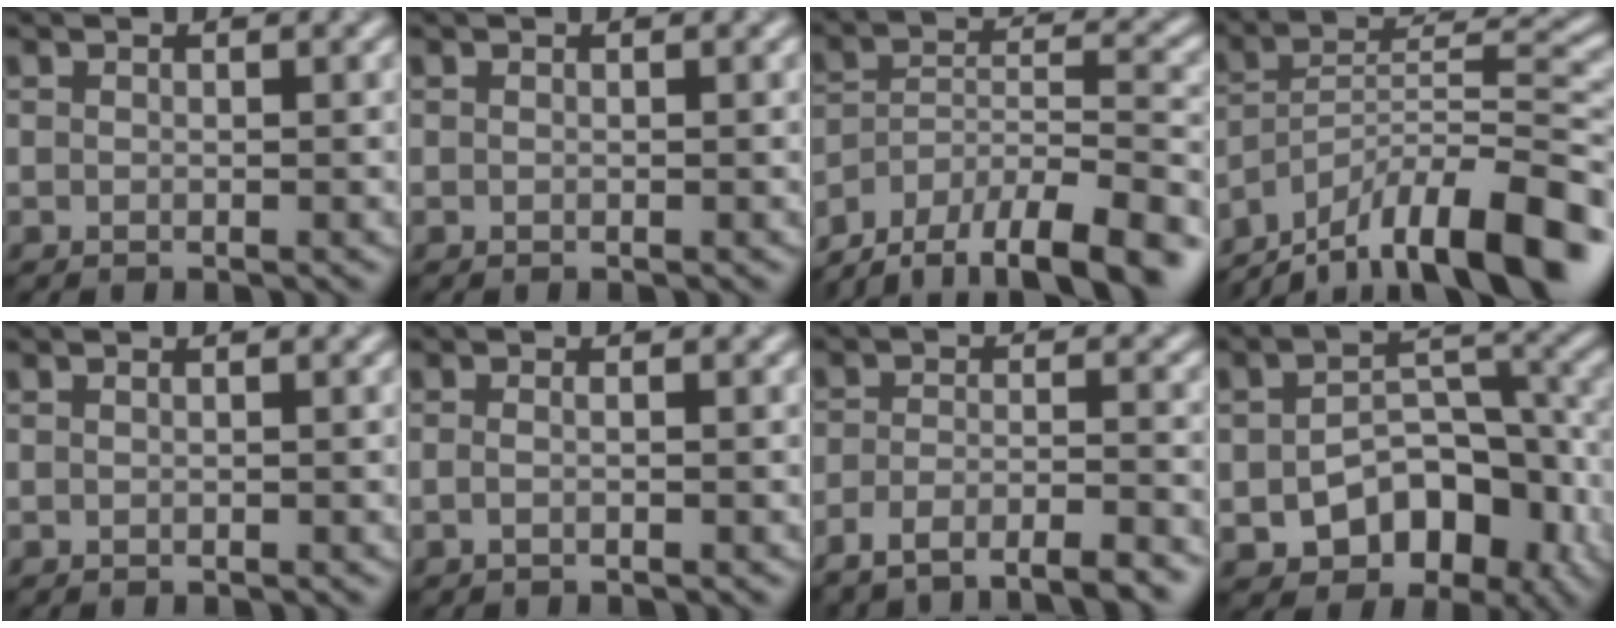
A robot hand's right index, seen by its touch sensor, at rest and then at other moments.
{"total": 0.0}
{"total": 14.5, "force": [-11.9, 5.7, 6.0], "torque": [-0.104, 0.007, -0.172]}
{"total": 14.5, "force": [-11.2, 3.9, 8.5], "torque": [-0.143, 0.019, -0.183]}
{"total": 0.0}
{"total": 0.9, "force": [-0.3, 0.2, 0.8], "torque": [-0.017, -0.003, -0.008]}
{"total": 5.9, "force": [-4.8, 1.3, 3.1], "torque": [-0.054, -0.003, -0.080]}
{"total": 9.6, "force": [-3.6, 6.1, 6.5], "torque": [-0.101, -0.019, -0.040]}